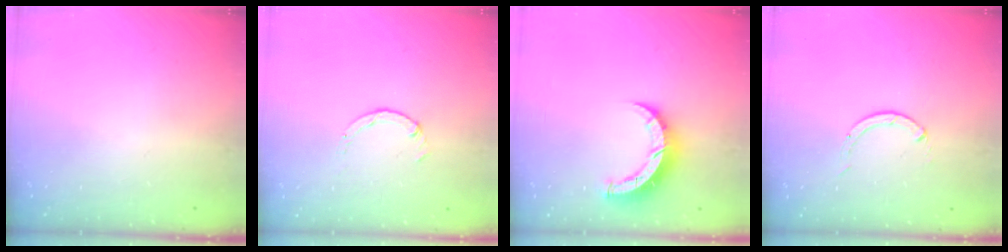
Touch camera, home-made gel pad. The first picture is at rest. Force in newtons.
{"total": 0.7, "press": 0.7, "slide": 0.2}
{"total": 7.5, "press": 7.5, "slide": 0.6}
{"total": 0.0}